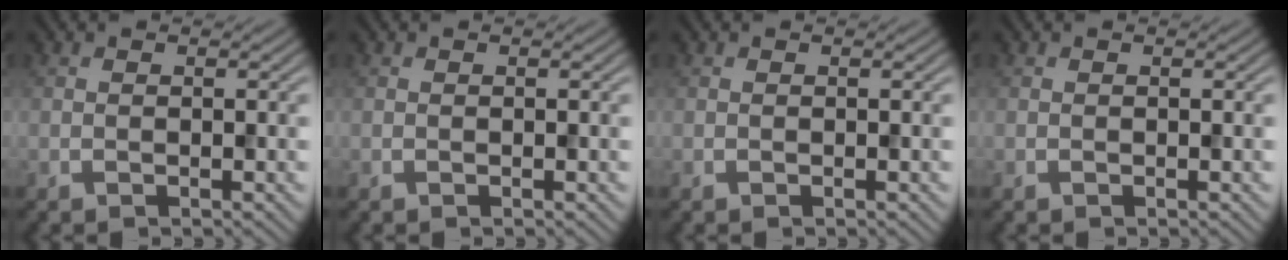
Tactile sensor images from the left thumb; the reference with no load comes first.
{"total": 0.0}
{"total": 0.0}
{"total": 0.0}